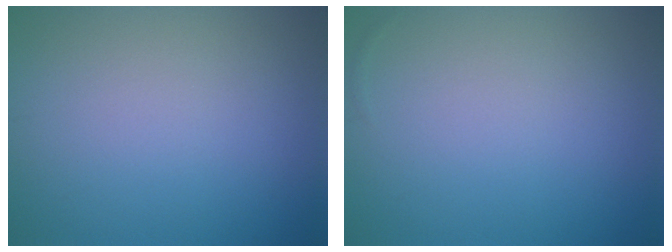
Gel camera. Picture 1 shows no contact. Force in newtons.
{"total": 0.0}